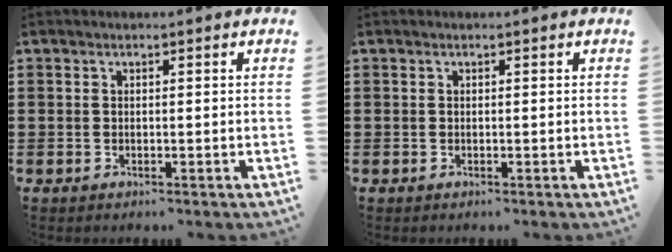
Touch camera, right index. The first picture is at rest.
{"total": 0.0}